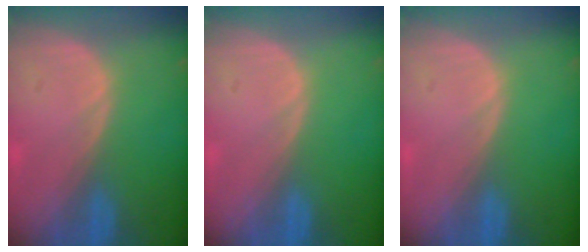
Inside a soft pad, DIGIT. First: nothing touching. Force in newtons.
{"total": 0.0}
{"total": 0.0}